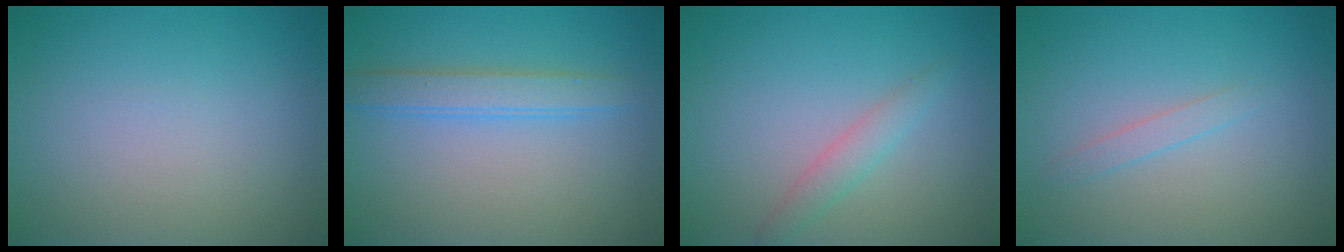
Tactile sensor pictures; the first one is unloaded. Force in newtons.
{"total": 2.6, "press": 2.6, "slide": 0.1}
{"total": 1.6, "press": 1.6, "slide": 0.2}
{"total": 1.0, "press": 1.0, "slide": 0.0}